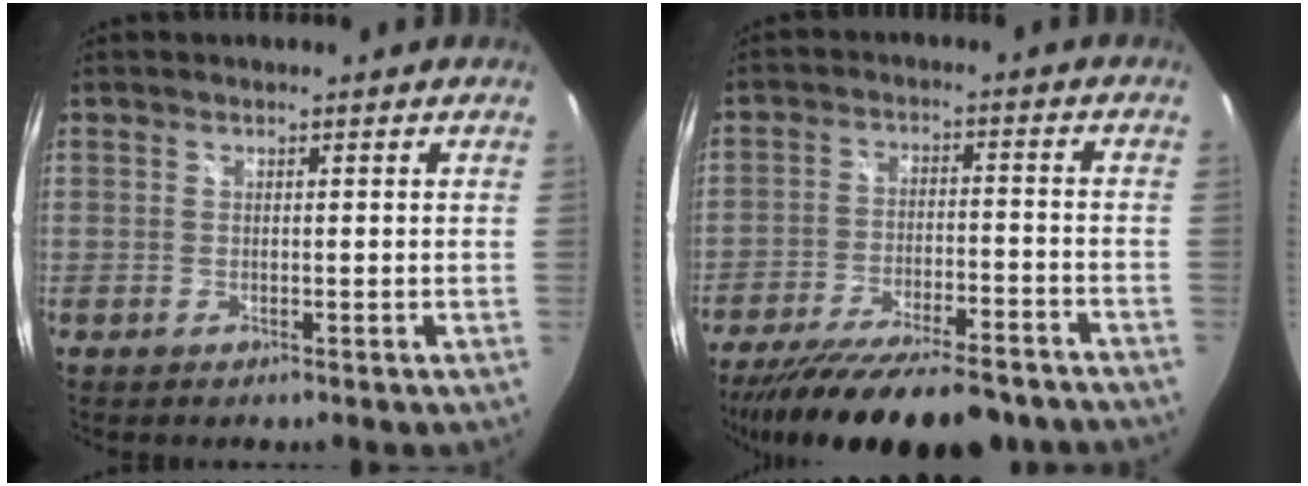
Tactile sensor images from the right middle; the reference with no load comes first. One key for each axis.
{"total": 21.6, "fx": -17.9, "fy": 4.9, "fz": 10.9, "tx": -0.203, "ty": -0.041, "tz": -0.260}